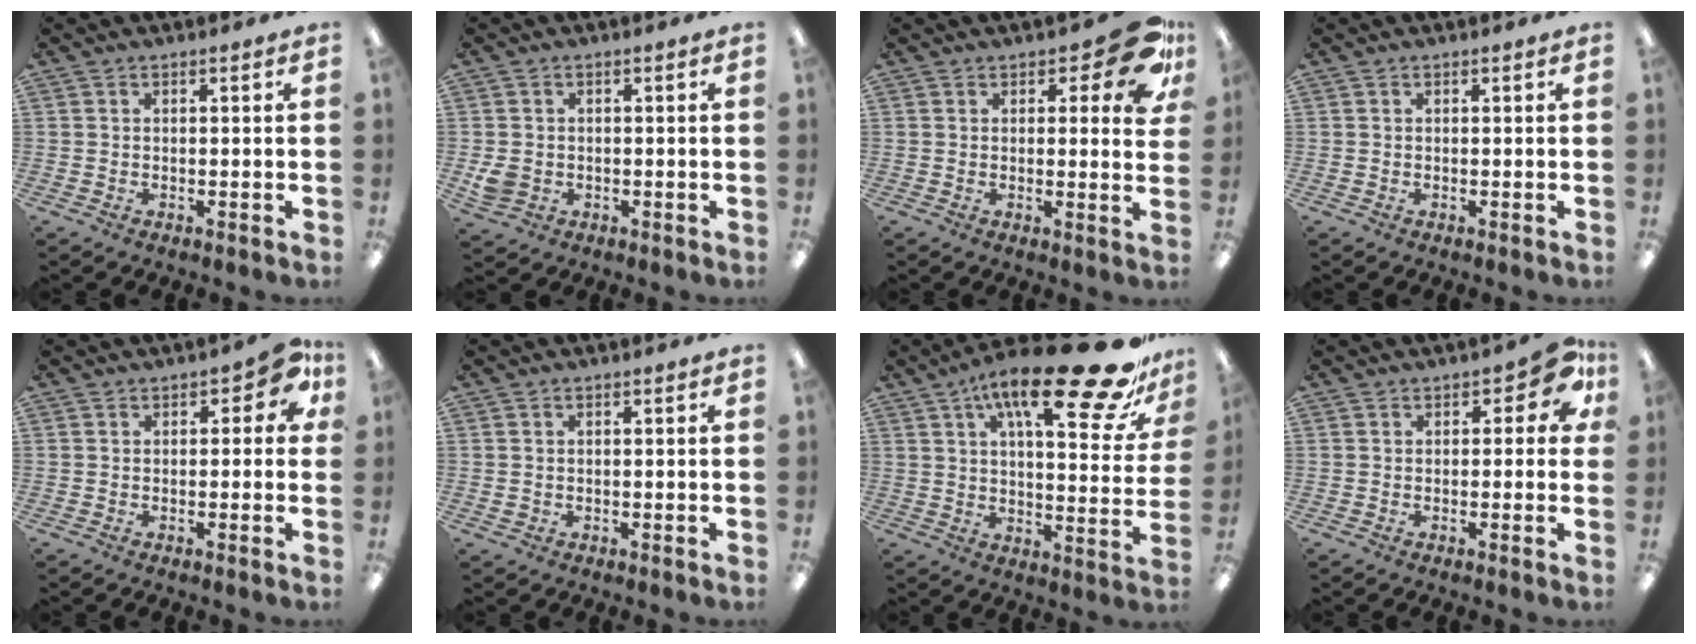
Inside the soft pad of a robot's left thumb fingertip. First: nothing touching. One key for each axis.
{"total": 3.6, "fx": -0.4, "fy": 3.2, "fz": 1.6, "tx": -0.018, "ty": -0.003, "tz": -0.010}
{"total": 10.6, "fx": 5.4, "fy": 4.2, "fz": 8.1, "tx": -0.092, "ty": -0.023, "tz": 0.089}
{"total": 0.0}
{"total": 5.5, "fx": 2.1, "fy": 2.9, "fz": 4.1, "tx": -0.040, "ty": -0.002, "tz": 0.031}
{"total": 0.8, "fx": 0.2, "fy": 0.7, "fz": 0.3, "tx": -0.006, "ty": 0.005, "tz": 0.003}
{"total": 26.3, "fx": 15.8, "fy": 7.1, "fz": 19.7, "tx": -0.292, "ty": -0.097, "tz": 0.246}
{"total": 6.4, "fx": 2.7, "fy": 3.3, "fz": 4.8, "tx": -0.054, "ty": -0.004, "tz": 0.043}